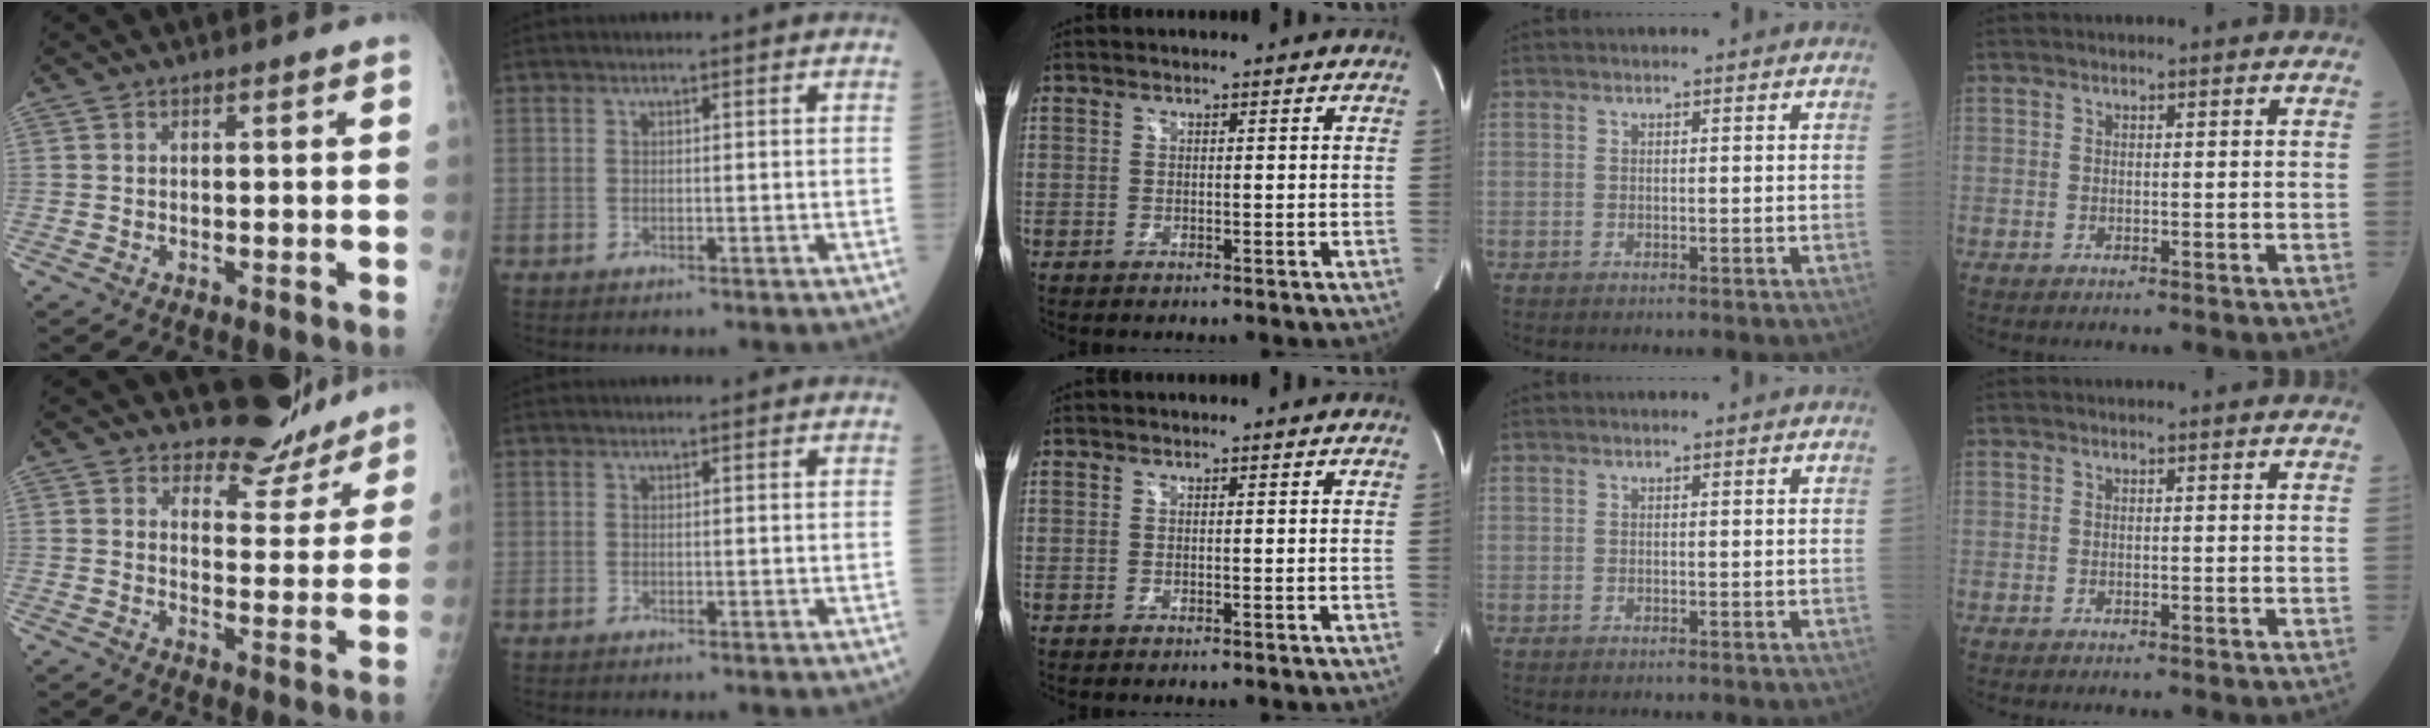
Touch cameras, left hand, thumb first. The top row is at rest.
{"thumb": {"total": 8.9, "force": [8.2, 3.5, 0.3], "torque": [0.032, -0.081, 0.104]}}